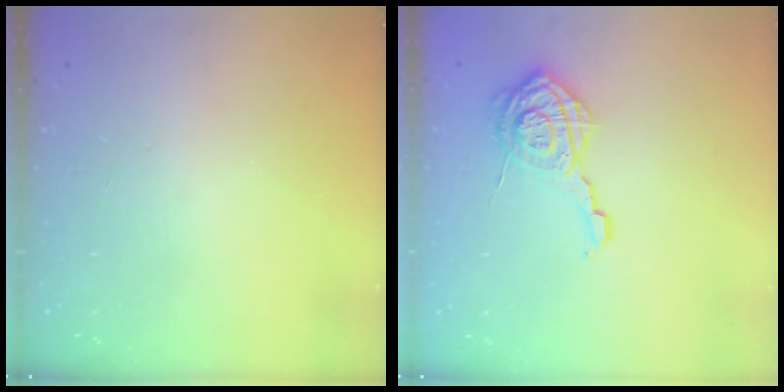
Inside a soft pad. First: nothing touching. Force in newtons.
{"total": 11.7, "press": 11.6, "slide": 0.7}